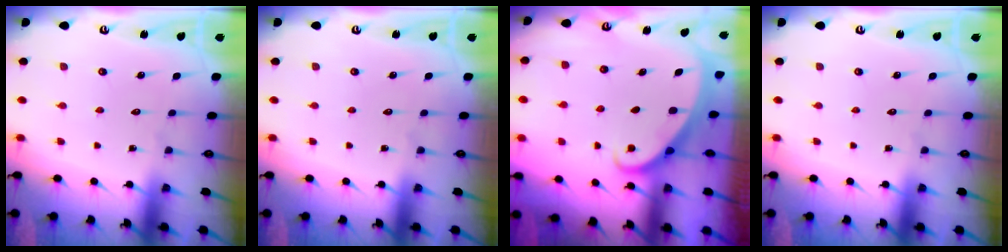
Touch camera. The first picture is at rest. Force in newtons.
{"total": 0.0}
{"total": 1.8, "press": 1.7, "slide": 0.0}
{"total": 0.0}